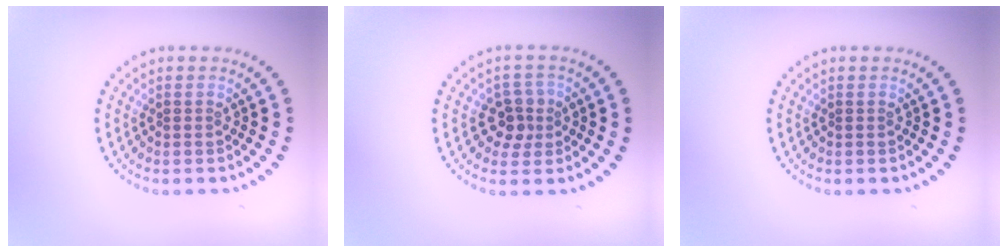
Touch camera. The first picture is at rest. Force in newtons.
{"total": 2.6, "press": 2.4, "slide": 1.1}
{"total": 0.0}